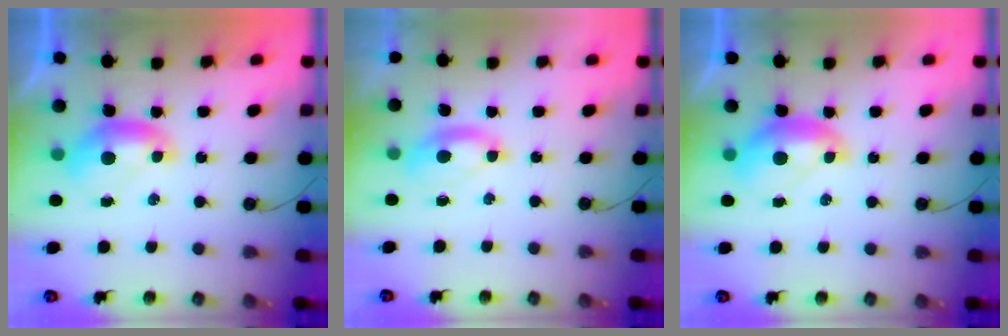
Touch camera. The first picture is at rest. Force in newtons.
{"total": 1.5, "press": 1.4, "slide": 0.6}
{"total": 1.3, "press": 1.3, "slide": 0.2}